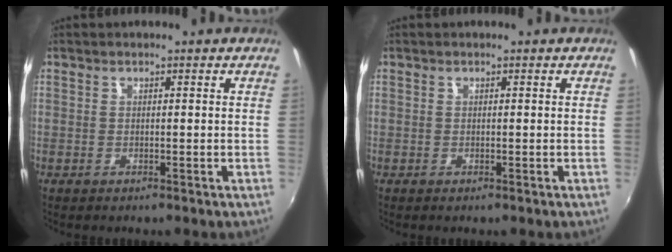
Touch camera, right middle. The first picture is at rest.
{"total": 0.0}